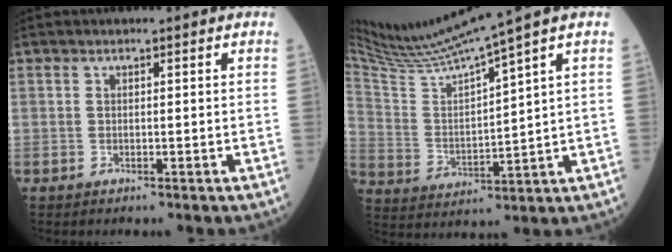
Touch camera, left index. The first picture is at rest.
{"total": 13.5, "force": [11.6, -2.6, 6.4], "torque": [-0.123, -0.008, 0.219]}